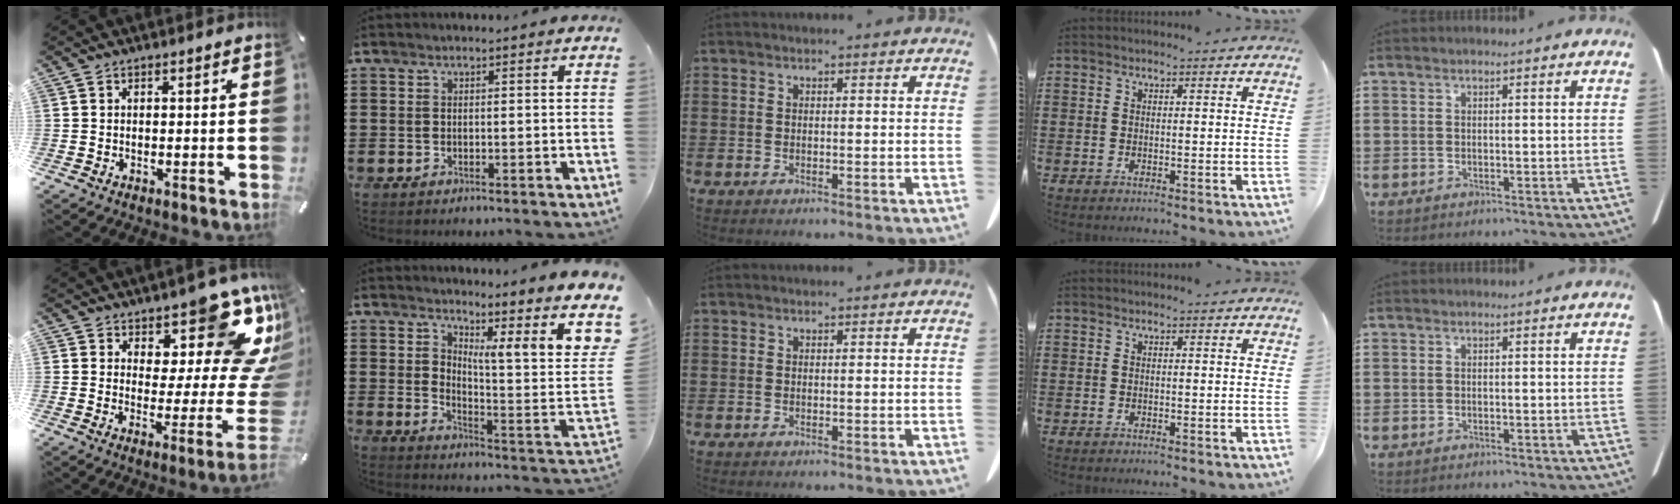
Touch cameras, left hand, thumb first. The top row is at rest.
{"thumb": {"total": 14.6, "force": [9.4, 5.1, 10.0], "torque": [-0.105, -0.095, 0.157]}, "index": {"total": 8.2, "force": [3.9, 1.1, 7.2], "torque": [-0.124, -0.029, 0.060]}}